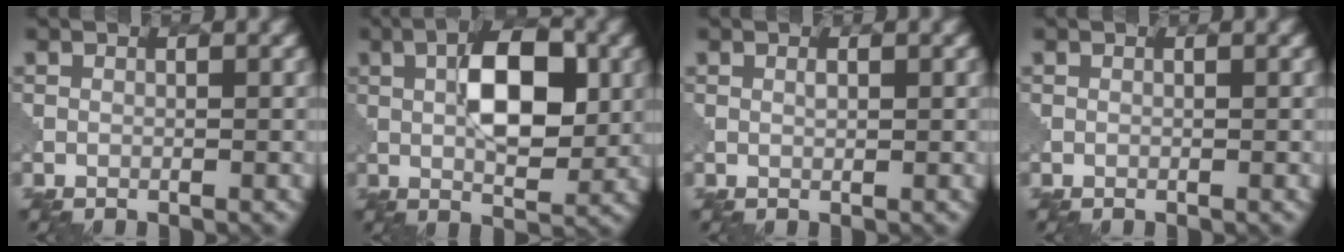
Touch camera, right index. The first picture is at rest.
{"total": 7.4, "force": [1.6, 3.4, 6.4], "torque": [-0.096, 0.005, 0.026]}
{"total": 0.6, "force": [0.4, 0.1, 0.4], "torque": [-0.007, -0.002, 0.011]}
{"total": 0.0}